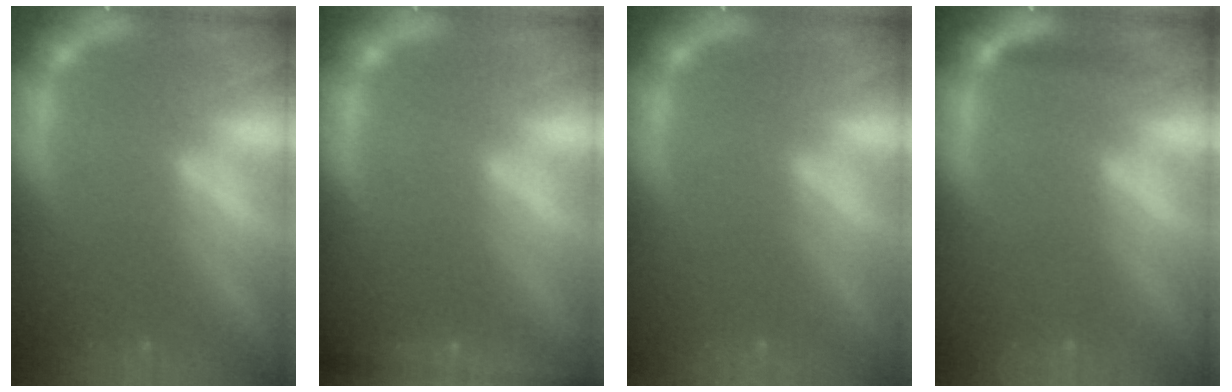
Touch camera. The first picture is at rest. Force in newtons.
{"total": 4.0}
{"total": 0.0}
{"total": 1.4}